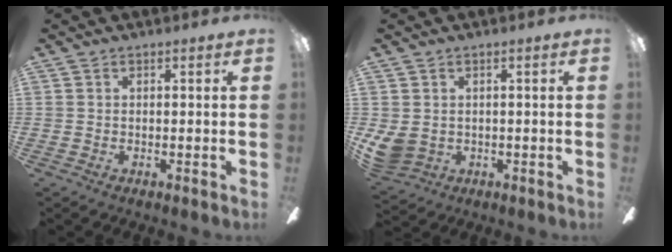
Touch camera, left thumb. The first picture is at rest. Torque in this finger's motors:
{"motor_torque": [-0.35, 0.46, 0.49, -0.45, 0.05]}